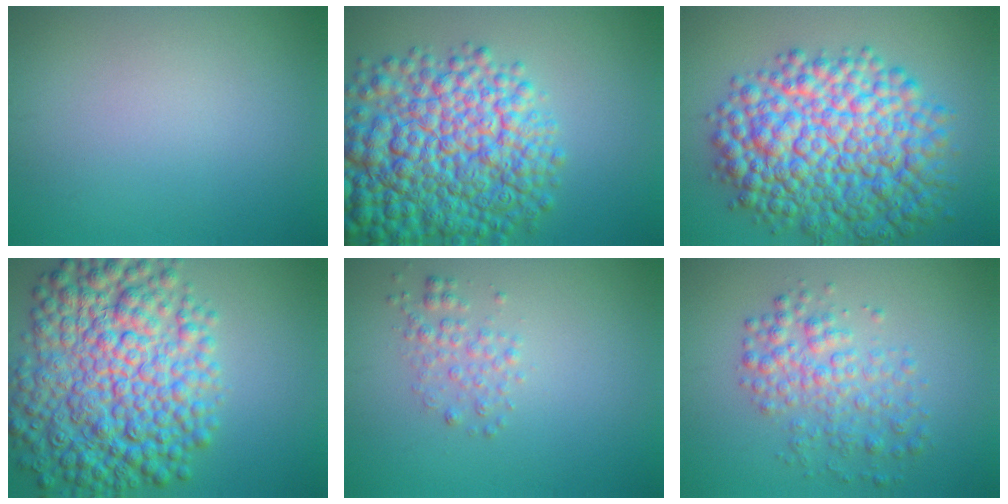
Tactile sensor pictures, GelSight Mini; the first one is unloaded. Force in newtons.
{"total": 12.6, "press": 12.5, "slide": 0.4}
{"total": 12.2, "press": 12.2, "slide": 0.2}
{"total": 11.7, "press": 11.7, "slide": 0.2}
{"total": 1.7, "press": 1.7, "slide": 0.0}
{"total": 3.7, "press": 3.7, "slide": 0.1}